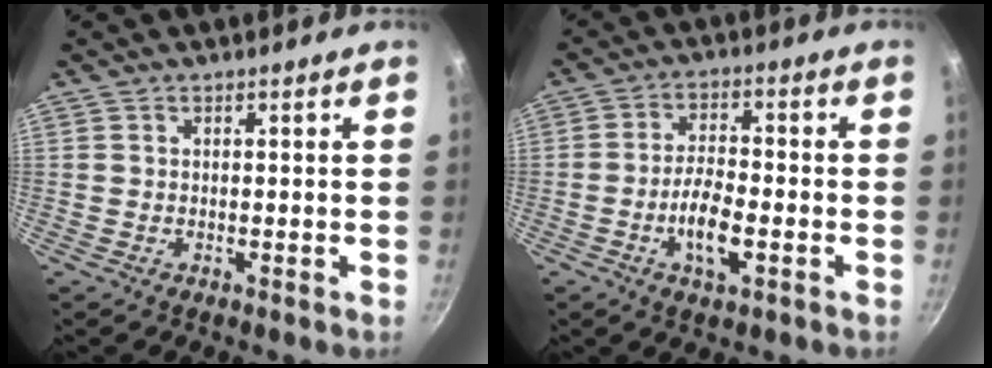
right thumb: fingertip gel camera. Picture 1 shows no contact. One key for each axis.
{"total": 7.6, "fx": -2.6, "fy": 2.9, "fz": 6.6, "tx": -0.122, "ty": 0.016, "tz": -0.052}